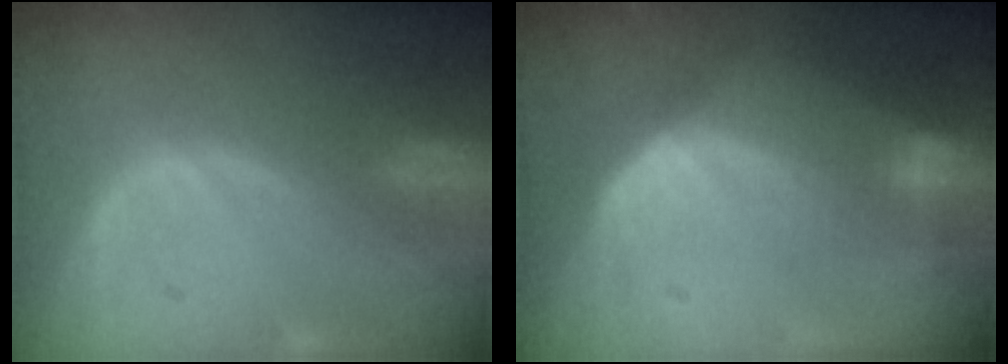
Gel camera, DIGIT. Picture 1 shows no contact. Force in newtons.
{"total": 7.5, "press": 6.4, "slide": 3.9}